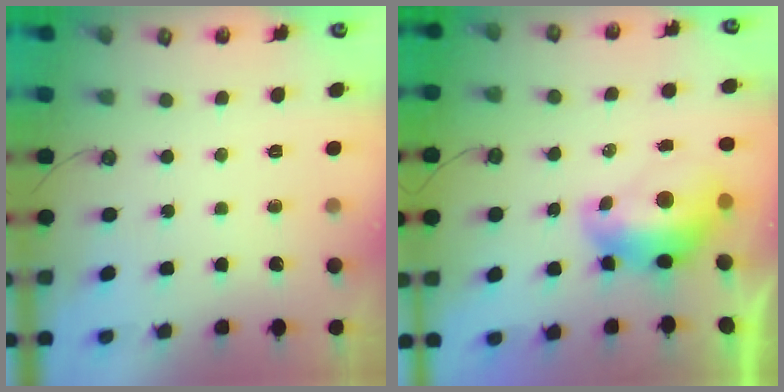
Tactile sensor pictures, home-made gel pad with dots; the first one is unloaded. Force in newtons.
{"total": 3.1, "press": 3.0, "slide": 0.7}